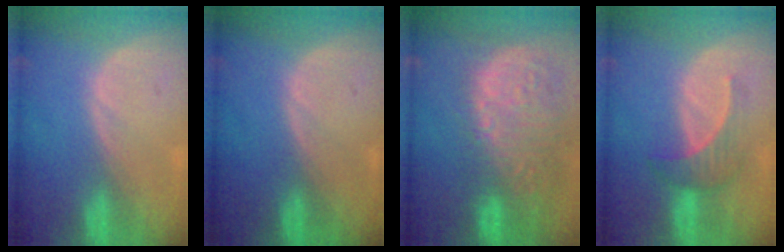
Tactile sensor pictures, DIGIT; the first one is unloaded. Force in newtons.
{"total": 0.0}
{"total": 15.3, "press": 12.5, "slide": 8.8}
{"total": 4.1, "press": 4.0, "slide": 0.8}